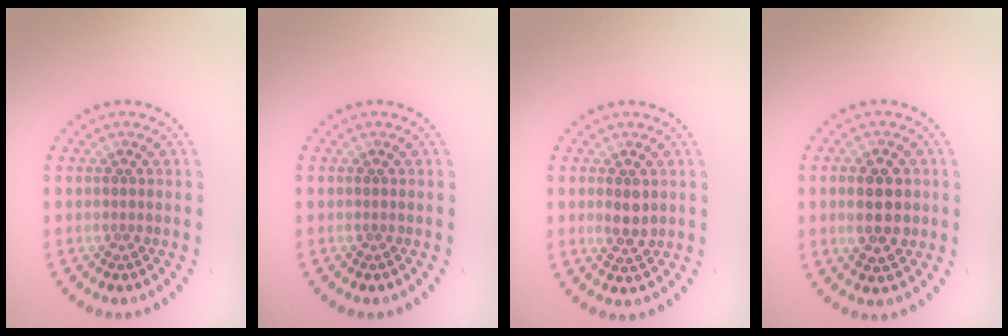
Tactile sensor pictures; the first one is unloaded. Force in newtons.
{"total": 0.0}
{"total": 1.8, "press": 1.8, "slide": 0.3}
{"total": 4.2, "press": 4.2, "slide": 0.3}